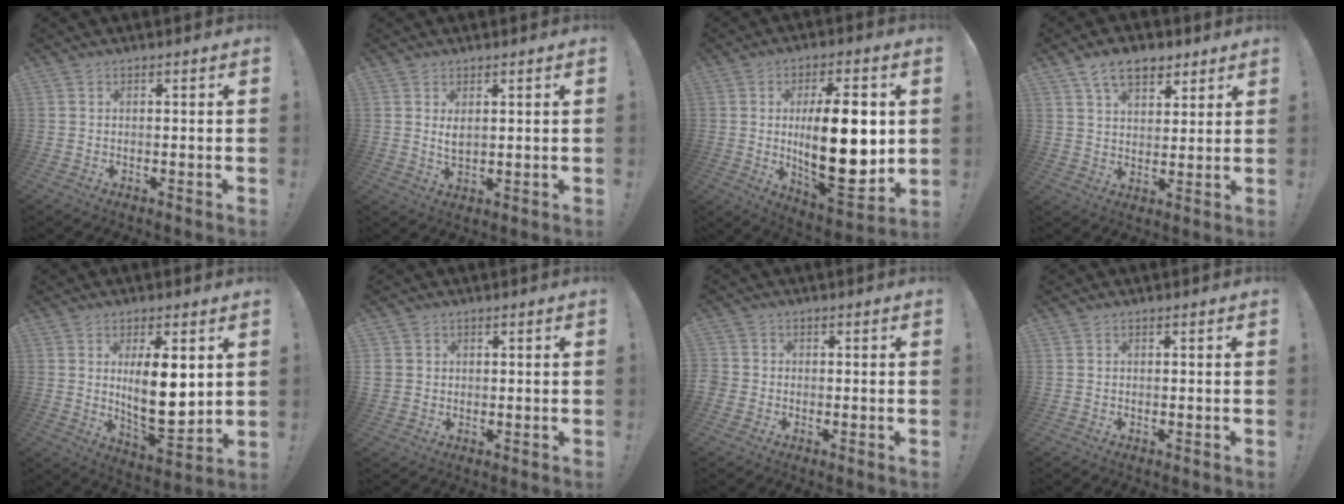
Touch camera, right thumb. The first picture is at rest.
{"total": 3.1, "force": [1.2, 1.5, 2.4], "torque": [-0.032, -0.007, 0.019]}
{"total": 22.6, "force": [1.1, 8.9, 20.8], "torque": [-0.341, -0.017, 0.017]}
{"total": 10.0, "force": [6.2, 5.7, 5.4], "torque": [-0.086, -0.017, 0.117]}
{"total": 13.0, "force": [2.9, 4.8, 11.8], "torque": [-0.201, -0.029, 0.044]}
{"total": 3.1, "force": [1.0, 2.9, 0.5], "torque": [-0.013, 0.002, 0.021]}
{"total": 2.5, "force": [-0.7, 2.3, 0.8], "torque": [-0.014, 0.008, -0.011]}
{"total": 0.0}